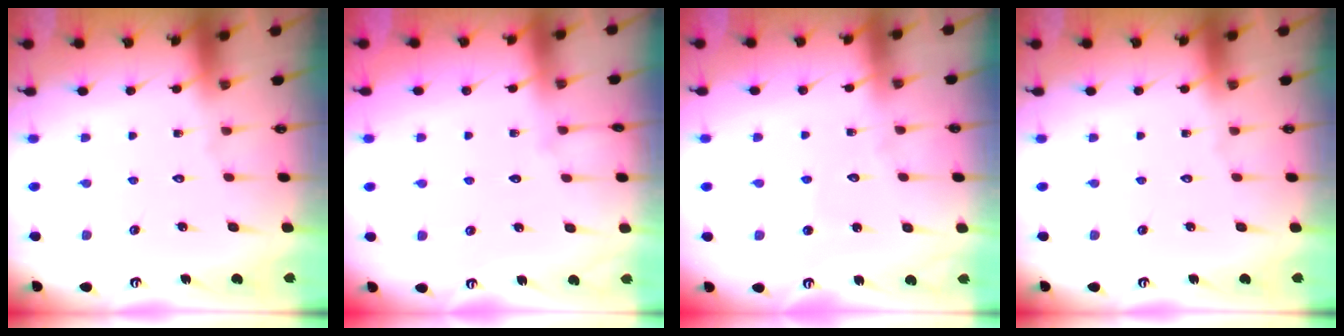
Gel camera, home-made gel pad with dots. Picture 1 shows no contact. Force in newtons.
{"total": 2.6, "press": 2.6, "slide": 0.4}
{"total": 4.9, "press": 4.8, "slide": 0.4}
{"total": 0.0}